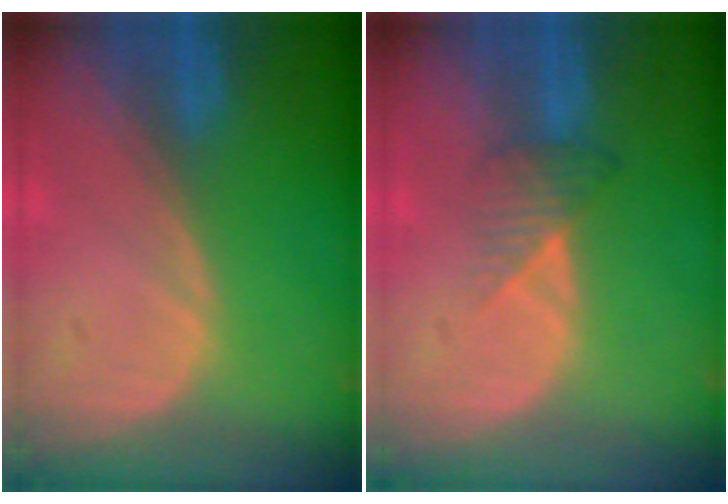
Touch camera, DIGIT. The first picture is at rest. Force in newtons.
{"total": 3.4, "press": 3.0, "slide": 1.5}